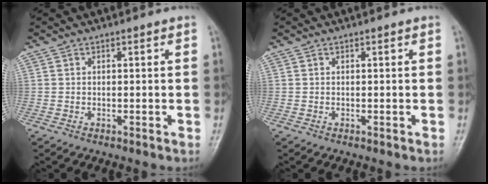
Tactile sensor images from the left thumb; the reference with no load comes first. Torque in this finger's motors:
{"motor_torque": [-0.03, -0.01, 0.00, 0.00, 0.00]}